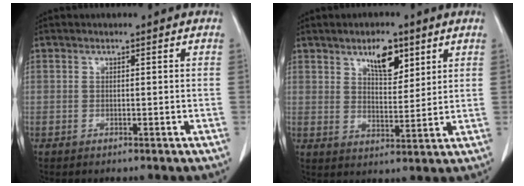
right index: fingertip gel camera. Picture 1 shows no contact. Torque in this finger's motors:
{"motor_torque": [0.29, 0.28, 0.11, 0.04]}